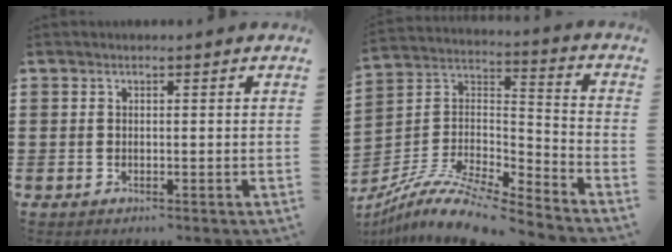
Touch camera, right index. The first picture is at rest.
{"total": 10.9, "force": [-9.2, 2.3, 5.4], "torque": [-0.112, 0.016, -0.182]}